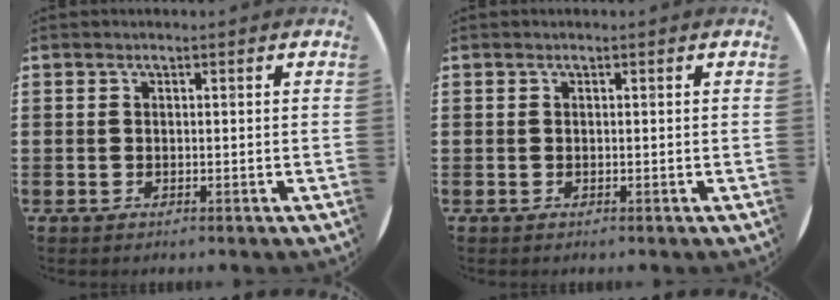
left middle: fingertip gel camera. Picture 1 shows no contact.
{"total": 0.0}